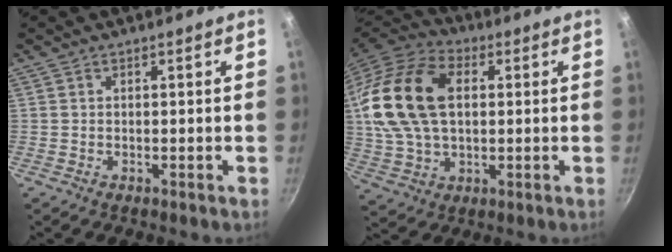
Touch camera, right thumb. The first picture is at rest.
{"total": 20.9, "force": [3.4, 13.5, 15.6], "torque": [-0.291, 0.019, 0.057]}